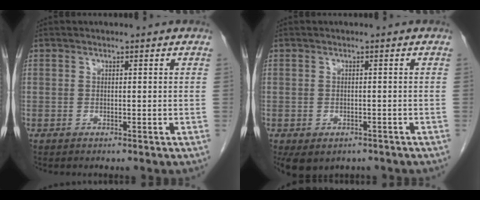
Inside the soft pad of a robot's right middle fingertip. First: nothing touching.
{"total": 5.6, "force": [-3.8, 3.5, 2.2], "torque": [-0.034, -0.002, -0.048]}